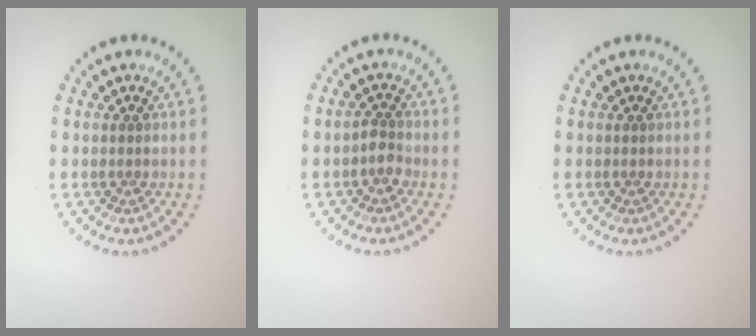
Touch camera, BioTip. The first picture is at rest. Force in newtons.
{"total": 1.5, "press": 1.2, "slide": 0.9}
{"total": 0.0}